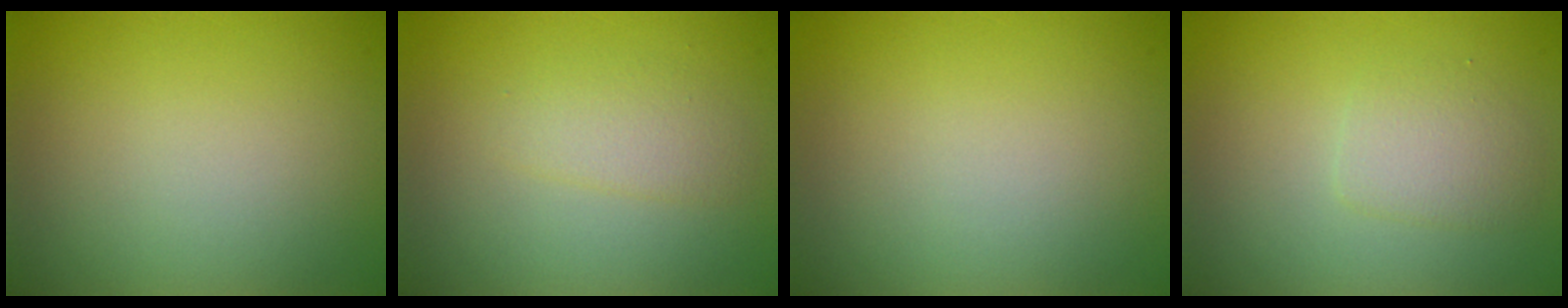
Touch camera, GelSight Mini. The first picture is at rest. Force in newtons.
{"total": 1.8, "press": 1.8, "slide": 0.1}
{"total": 0.0}
{"total": 1.9, "press": 1.9, "slide": 0.1}